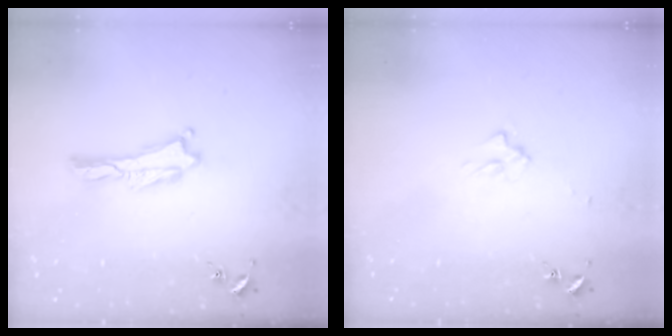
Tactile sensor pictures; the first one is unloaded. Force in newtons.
{"total": 2.5, "press": 2.5, "slide": 0.4}